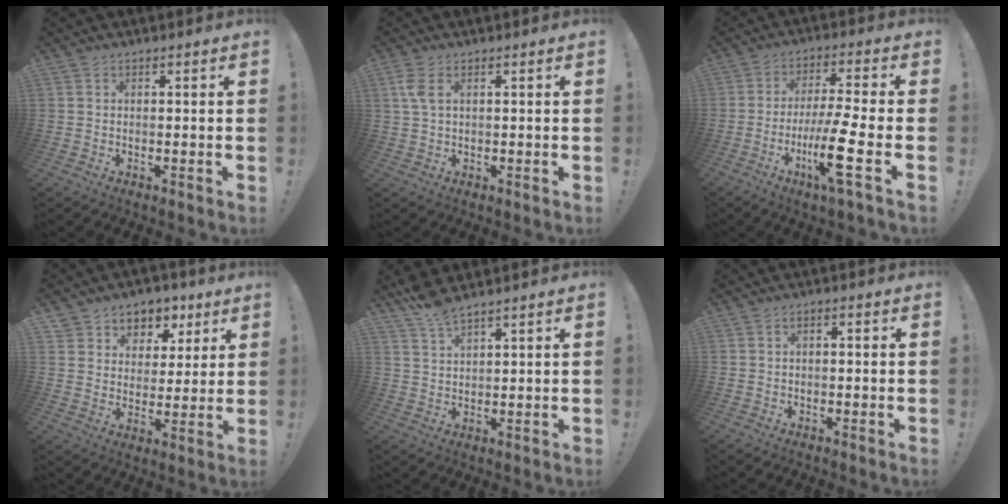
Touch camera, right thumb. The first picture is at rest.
{"total": 4.2, "force": [1.3, 1.8, 3.6], "torque": [-0.070, -0.002, 0.022]}
{"total": 14.4, "force": [-4.9, 1.4, 13.5], "torque": [-0.244, 0.012, -0.078]}
{"total": 8.0, "force": [4.1, 6.7, 1.1], "torque": [-0.008, -0.033, 0.083]}
{"total": 5.1, "force": [4.7, 0.7, 1.9], "torque": [-0.046, -0.025, 0.087]}
{"total": 1.4, "force": [-0.8, 0.5, 1.0], "torque": [-0.020, 0.006, -0.013]}